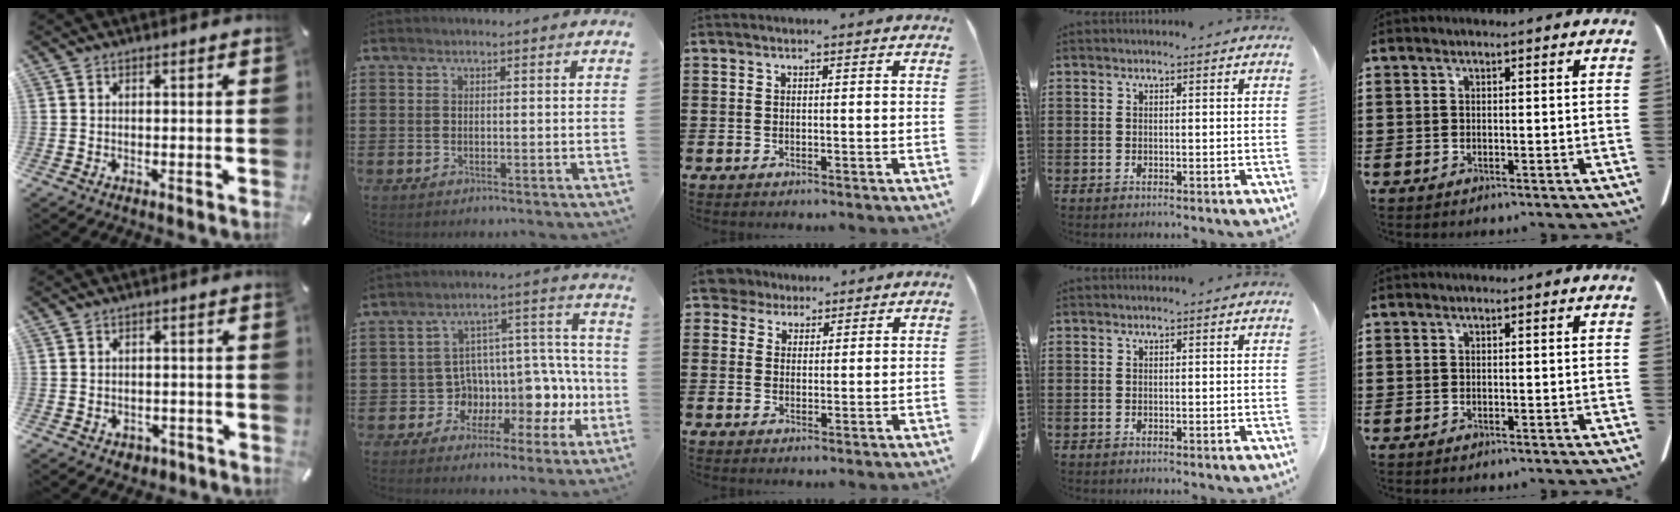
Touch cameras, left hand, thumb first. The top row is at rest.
{"thumb": {"total": 2.3, "force": [-0.9, 2.0, 0.8], "torque": [-0.013, 0.005, -0.019]}, "index": {"total": 7.5, "force": [-1.2, 6.4, 3.6], "torque": [-0.076, -0.028, -0.013]}, "middle": {"total": 4.0, "force": [3.1, 2.3, 1.1], "torque": [-0.039, 0.006, 0.060]}}